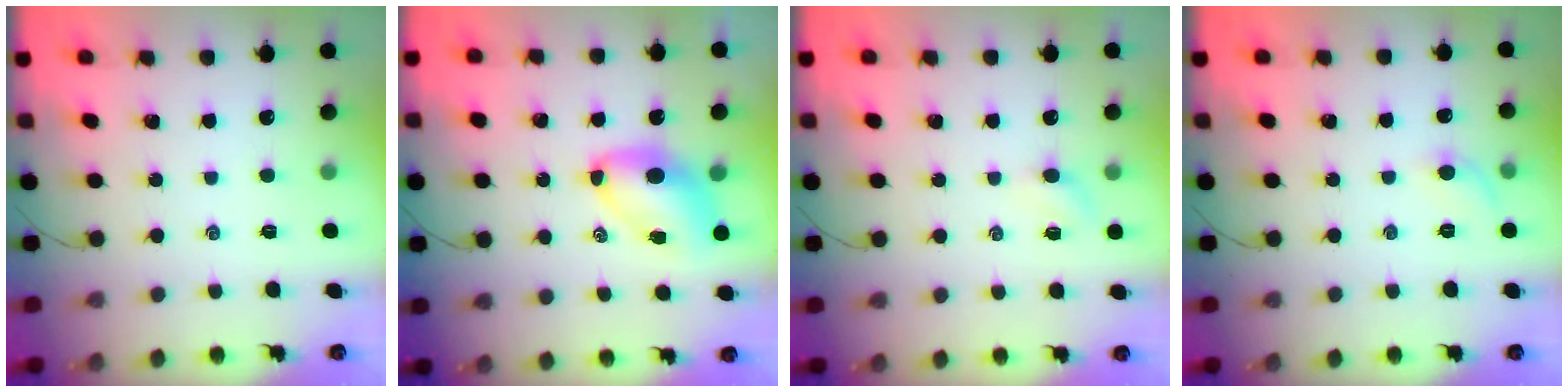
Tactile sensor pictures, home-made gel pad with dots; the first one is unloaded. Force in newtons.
{"total": 7.7, "press": 7.5, "slide": 1.8}
{"total": 2.3, "press": 2.2, "slide": 0.8}
{"total": 5.0, "press": 4.7, "slide": 1.7}